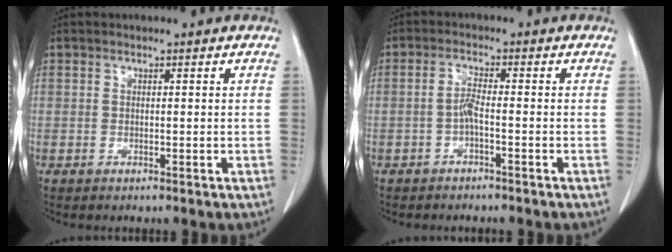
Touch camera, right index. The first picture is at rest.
{"total": 2.3, "force": [-0.9, 0.1, 2.1], "torque": [-0.041, 0.002, -0.021]}